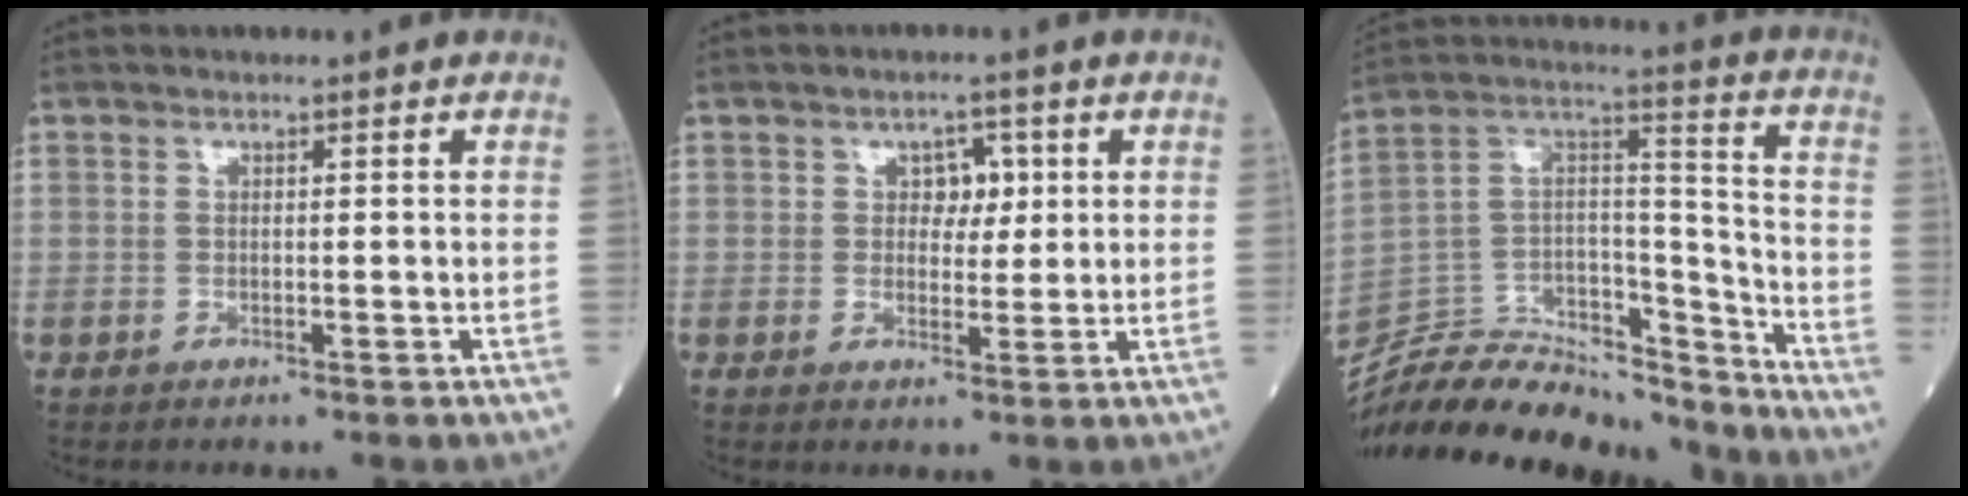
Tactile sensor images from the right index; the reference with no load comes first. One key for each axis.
{"total": 3.6, "fx": 1.1, "fy": 2.4, "fz": 2.5, "tx": -0.026, "ty": 0.006, "tz": 0.014}
{"total": 26.4, "fx": -24.6, "fy": 5.5, "fz": 7.9, "tx": -0.171, "ty": 0.009, "tz": -0.404}